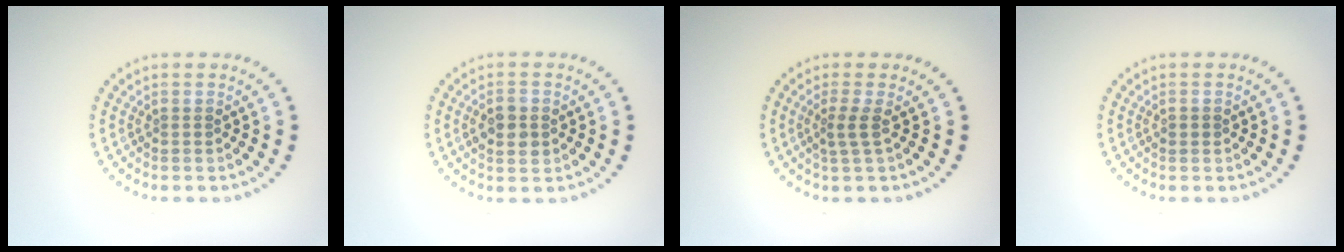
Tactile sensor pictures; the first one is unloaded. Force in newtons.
{"total": 2.6, "press": 2.6, "slide": 0.1}
{"total": 1.6, "press": 1.0, "slide": 1.3}
{"total": 0.9, "press": 0.9, "slide": 0.1}